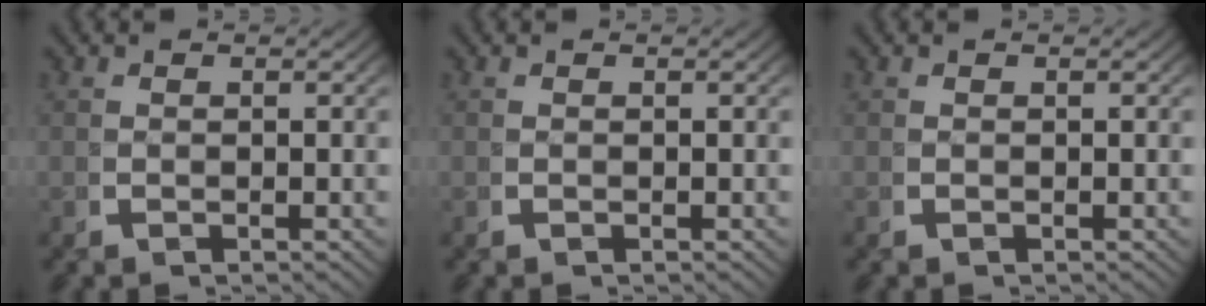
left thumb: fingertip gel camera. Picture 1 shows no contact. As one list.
[{"total": 0.0}, {"total": 0.0}]